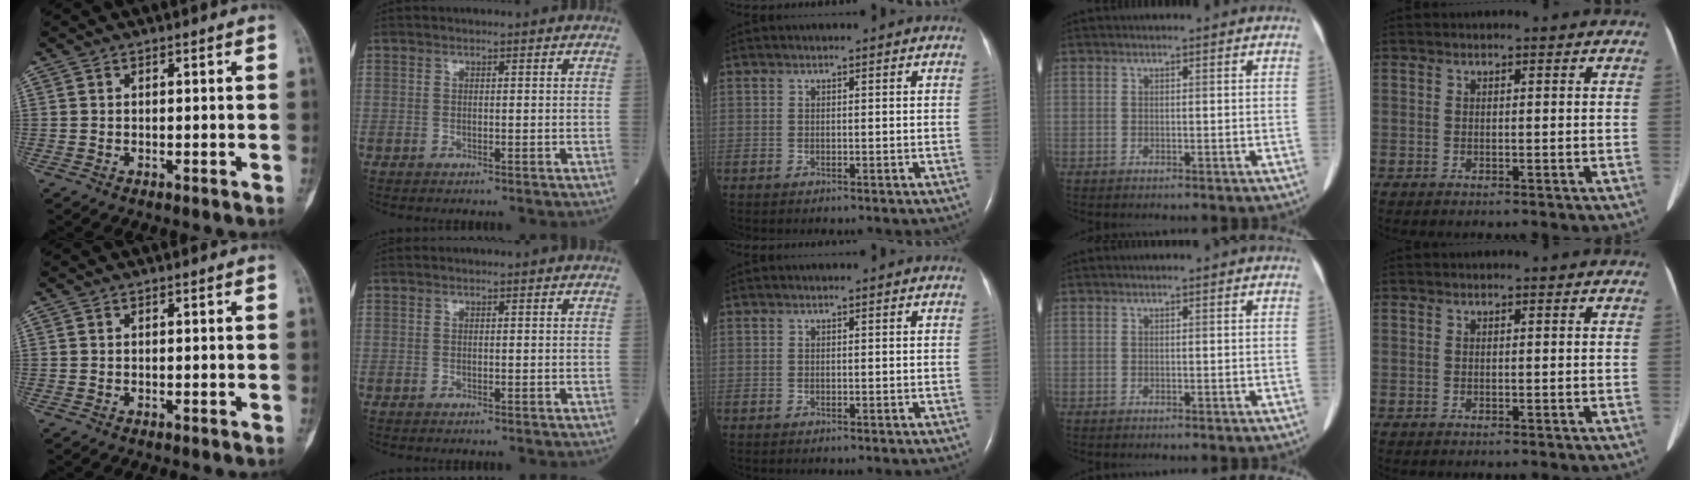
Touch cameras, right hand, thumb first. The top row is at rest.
{}